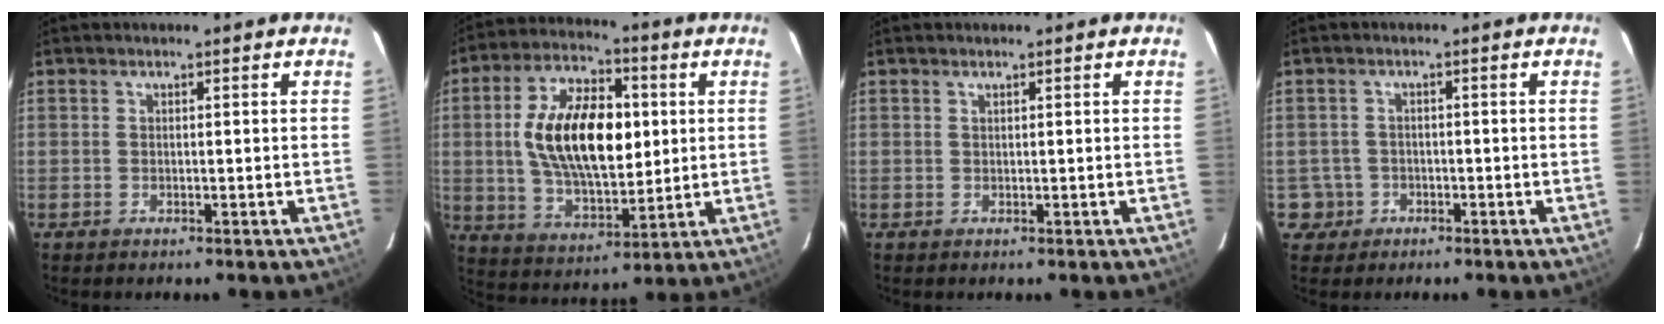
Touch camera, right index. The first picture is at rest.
{"total": 18.4, "force": [2.2, 9.6, 15.6], "torque": [-0.284, 0.019, 0.046]}
{"total": 0.0}
{"total": 3.7, "force": [-1.2, 3.5, 0.0], "torque": [-0.005, 0.017, -0.018]}